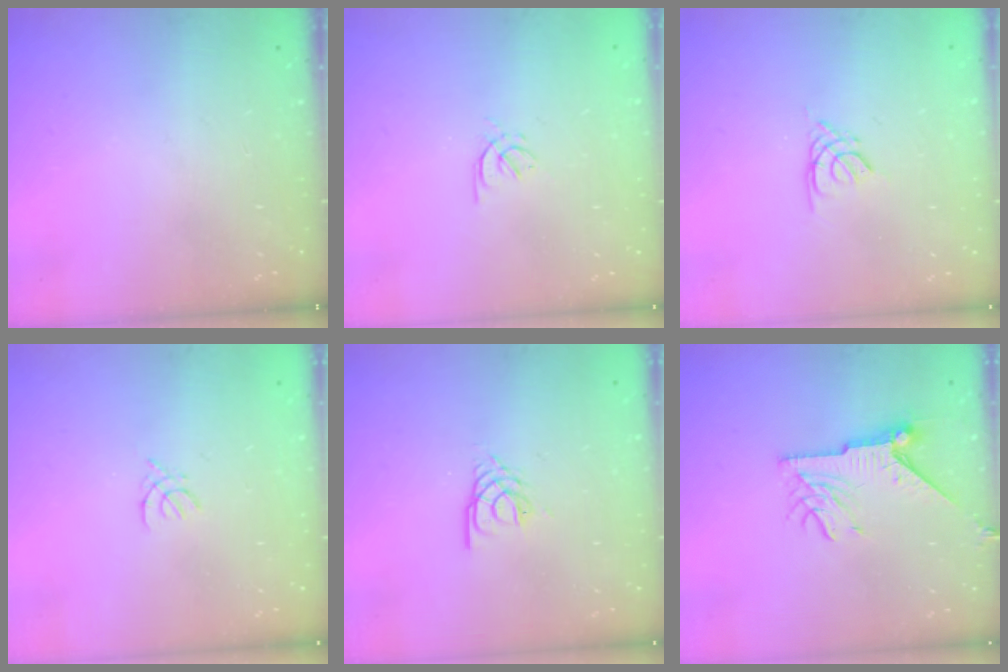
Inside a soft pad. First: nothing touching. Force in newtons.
{"total": 2.2, "press": 2.1, "slide": 0.7}
{"total": 2.6, "press": 2.6, "slide": 0.3}
{"total": 1.8, "press": 1.8, "slide": 0.4}
{"total": 2.5, "press": 2.4, "slide": 0.4}
{"total": 8.4, "press": 8.4, "slide": 0.0}